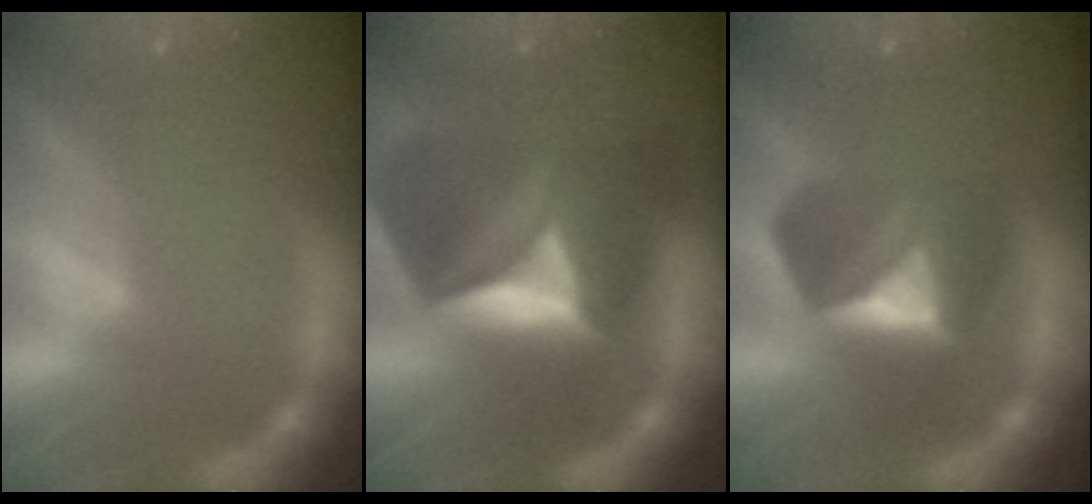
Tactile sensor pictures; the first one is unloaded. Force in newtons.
{"total": 10.0}
{"total": 5.9}